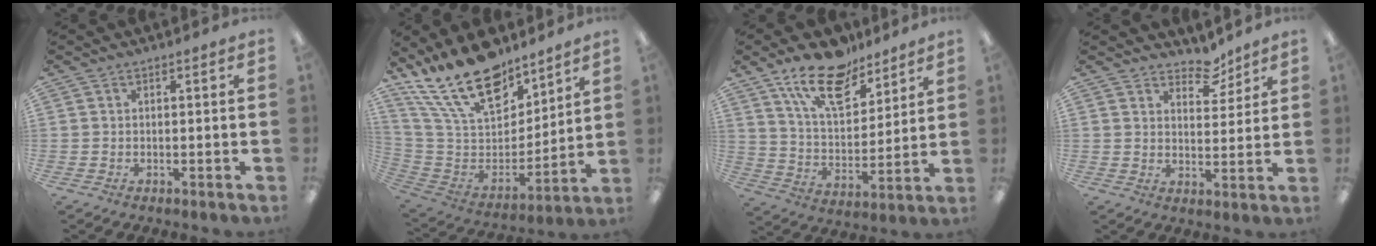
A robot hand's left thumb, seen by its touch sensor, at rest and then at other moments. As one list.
[{"total": 22.8, "force": [16.5, 10.7, 11.6], "torque": [-0.225, -0.104, 0.300]}, {"total": 16.5, "force": [12.0, 7.4, 8.4], "torque": [-0.143, -0.060, 0.215]}, {"total": 6.9, "force": [5.7, 3.2, 2.2], "torque": [-0.019, -0.034, 0.099]}]